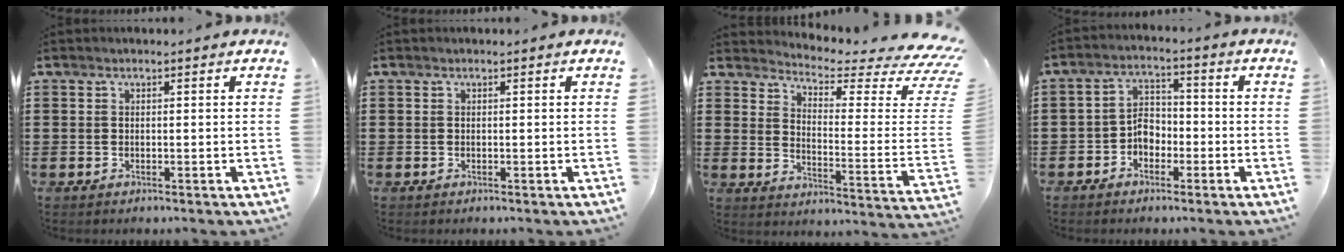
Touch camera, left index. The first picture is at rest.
{"total": 0.0}
{"total": 3.8, "force": [3.3, 0.2, 2.0], "torque": [-0.052, -0.045, 0.049]}
{"total": 4.0, "force": [-1.8, 2.8, 2.1], "torque": [-0.045, 0.011, -0.038]}